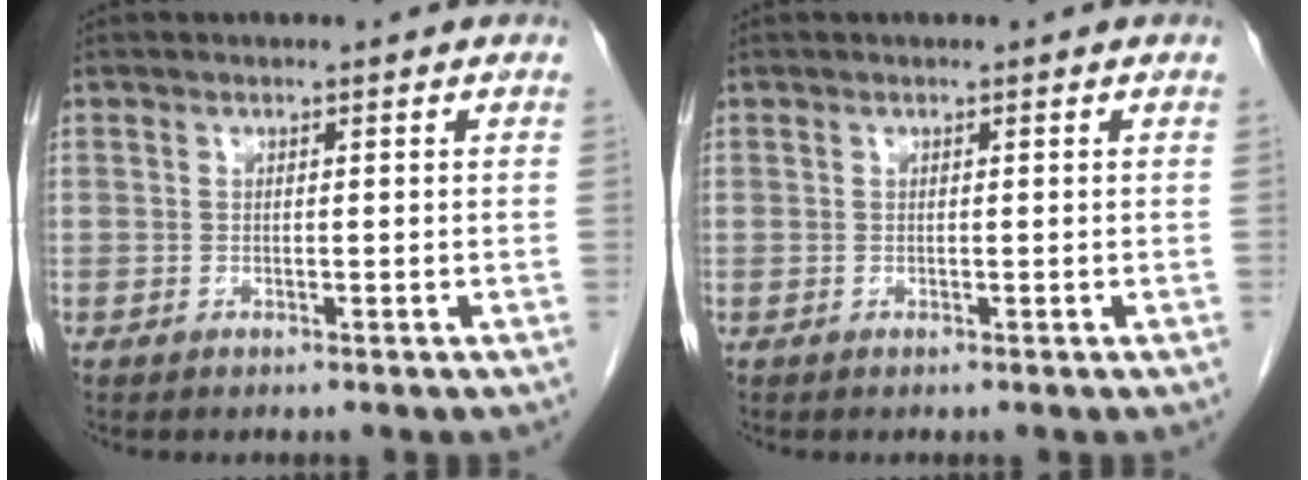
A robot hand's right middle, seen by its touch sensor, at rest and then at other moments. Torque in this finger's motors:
{"motor_torque": [0.27, -0.05, 0.09, 0.01]}